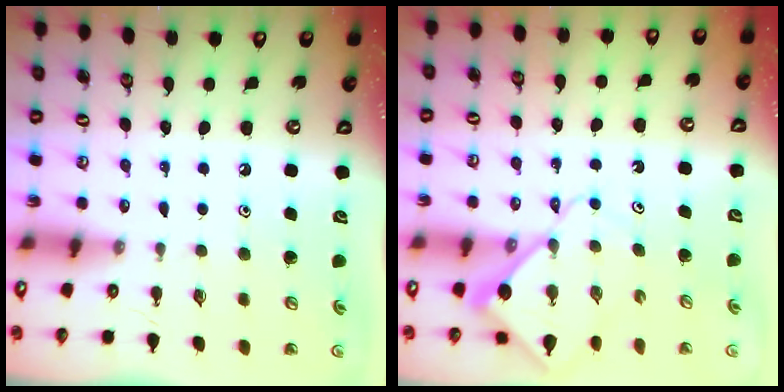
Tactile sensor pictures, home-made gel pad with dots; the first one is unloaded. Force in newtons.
{"total": 8.3, "press": 8.3, "slide": 0.8}